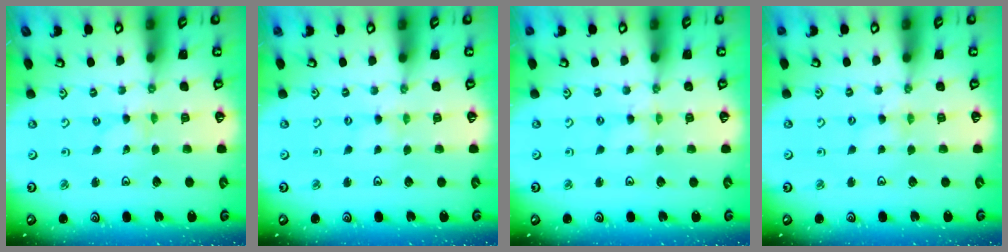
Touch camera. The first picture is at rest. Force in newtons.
{"total": 0.0}
{"total": 0.0}
{"total": 2.7, "press": 2.7, "slide": 0.4}